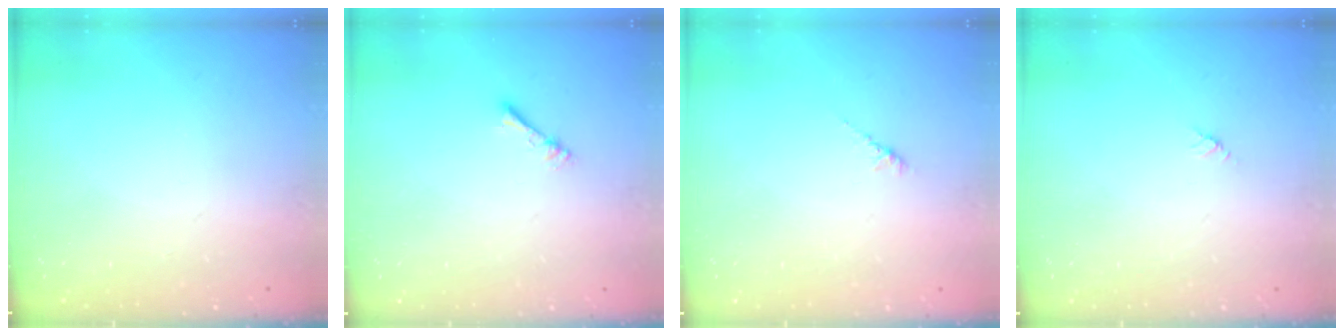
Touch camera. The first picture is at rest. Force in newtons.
{"total": 1.7, "press": 1.7, "slide": 0.2}
{"total": 1.5, "press": 1.4, "slide": 0.5}
{"total": 2.9, "press": 2.9, "slide": 0.3}